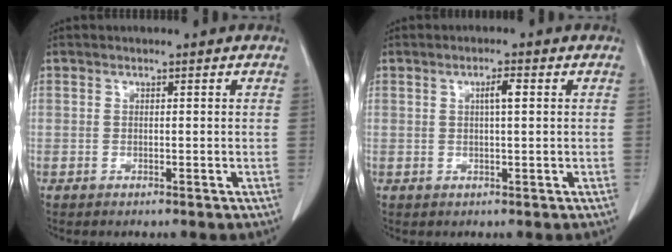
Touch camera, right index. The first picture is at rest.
{"total": 2.3, "force": [0.5, 0.3, 2.2], "torque": [-0.039, 0.004, 0.008]}